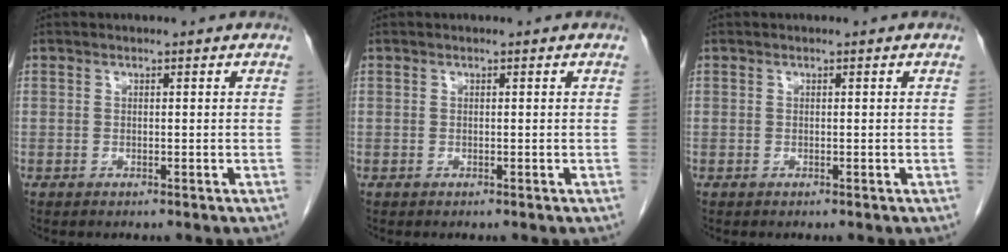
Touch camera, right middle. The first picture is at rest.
{"total": 0.0}
{"total": 0.0}